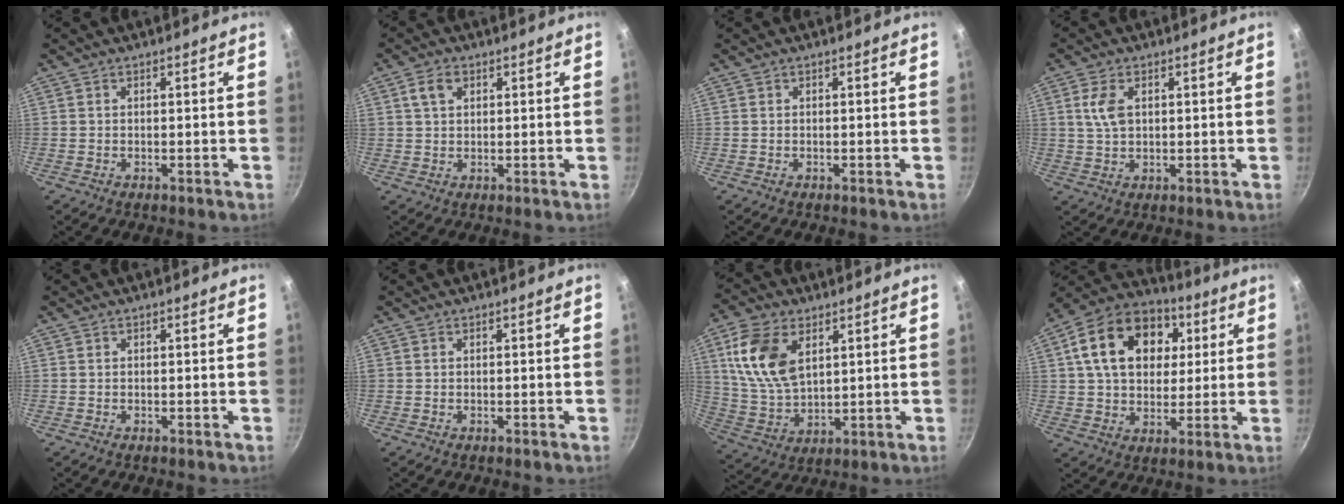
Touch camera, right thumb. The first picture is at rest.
{"total": 3.8, "force": [1.5, 2.5, 2.4], "torque": [-0.035, 0.003, 0.027]}
{"total": 0.0}
{"total": 4.9, "force": [1.3, 2.9, 3.7], "torque": [-0.071, -0.001, 0.026]}
{"total": 0.0}
{"total": 0.0}
{"total": 14.0, "force": [4.9, 8.4, 10.0], "torque": [-0.182, -0.017, 0.105]}
{"total": 19.6, "force": [5.5, 14.1, 12.5], "torque": [-0.190, 0.015, 0.080]}